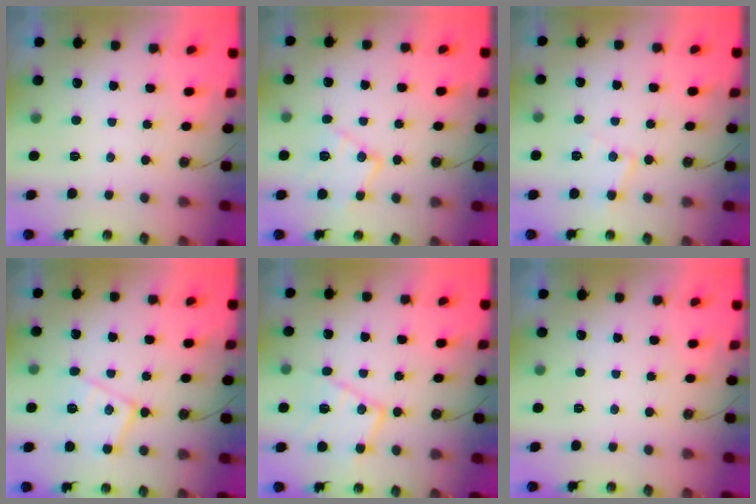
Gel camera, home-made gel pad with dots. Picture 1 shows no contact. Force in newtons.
{"total": 13.3, "press": 13.3, "slide": 0.6}
{"total": 6.8, "press": 6.8, "slide": 0.4}
{"total": 13.6, "press": 13.6, "slide": 1.0}
{"total": 14.4, "press": 14.3, "slide": 1.0}
{"total": 0.0}